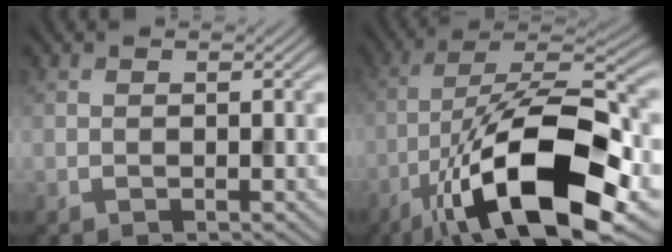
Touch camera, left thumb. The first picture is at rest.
{"total": 17.2, "force": [-8.2, 5.7, 14.1], "torque": [-0.234, -0.002, -0.151]}